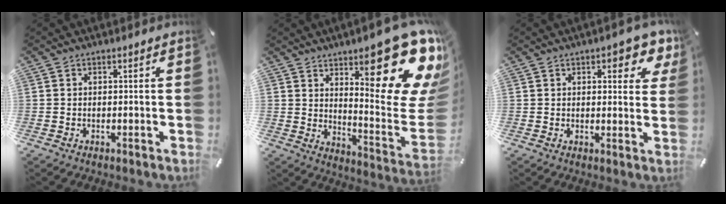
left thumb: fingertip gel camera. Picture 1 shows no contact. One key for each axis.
{"total": 29.9, "fx": 16.0, "fy": 10.4, "fz": 23.0, "tx": -0.284, "ty": -0.118, "tz": 0.264}
{"total": 7.1, "fx": 4.0, "fy": 3.4, "fz": 4.8, "tx": -0.054, "ty": -0.020, "tz": 0.064}